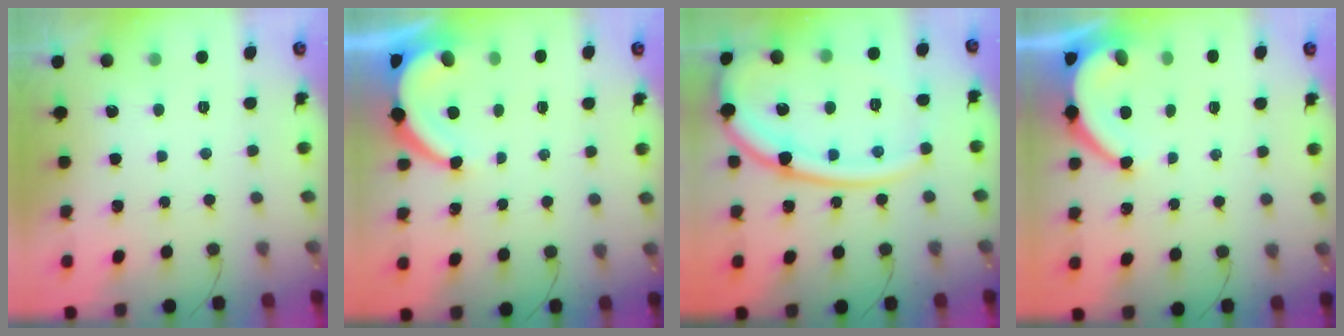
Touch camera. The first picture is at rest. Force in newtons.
{"total": 6.5, "press": 6.4, "slide": 0.9}
{"total": 19.4, "press": 19.3, "slide": 1.9}
{"total": 6.6, "press": 6.6, "slide": 0.4}